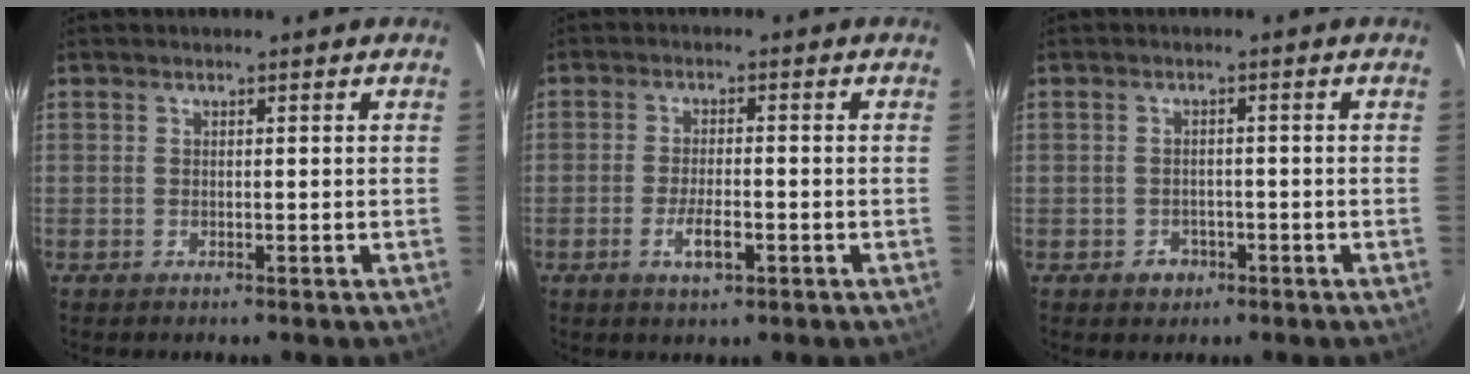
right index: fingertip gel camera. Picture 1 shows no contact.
{"total": 4.9, "force": [-2.1, 1.5, 4.1], "torque": [-0.085, -0.007, -0.035]}
{"total": 3.0, "force": [-1.5, 2.6, 0.6], "torque": [-0.016, 0.005, -0.018]}